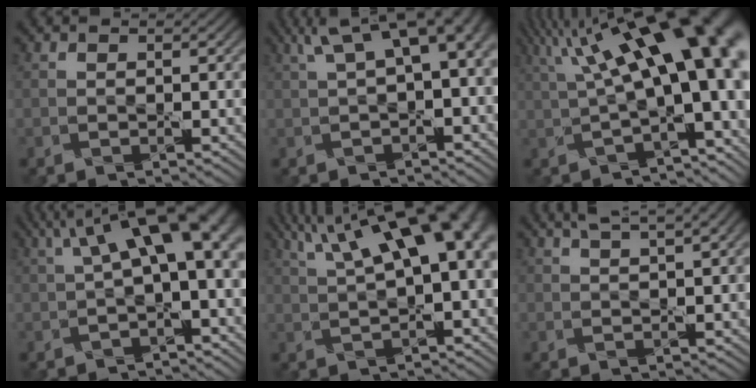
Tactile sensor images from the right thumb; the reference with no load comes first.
{"total": 8.2, "force": [2.2, 2.9, 7.3], "torque": [-0.120, 0.022, 0.040]}
{"total": 18.4, "force": [4.0, 6.3, 16.8], "torque": [-0.233, 0.027, 0.077]}
{"total": 10.9, "force": [2.5, 4.1, 9.8], "torque": [-0.148, 0.015, 0.041]}
{"total": 14.6, "force": [5.3, 5.5, 12.4], "torque": [-0.181, 0.032, 0.076]}
{"total": 5.2, "force": [3.1, 1.0, 4.0], "torque": [-0.060, 0.020, 0.030]}